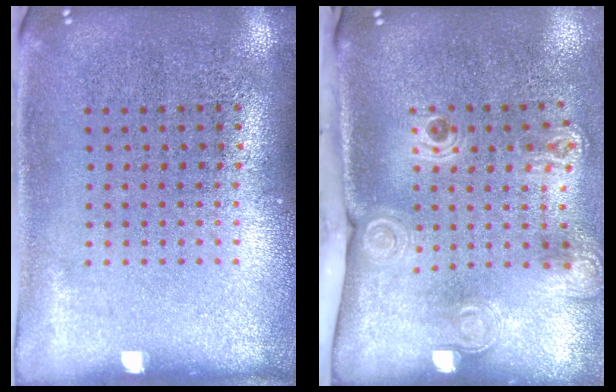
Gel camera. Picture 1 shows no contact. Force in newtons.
{"total": 2.3, "press": 1.7, "slide": 1.6}